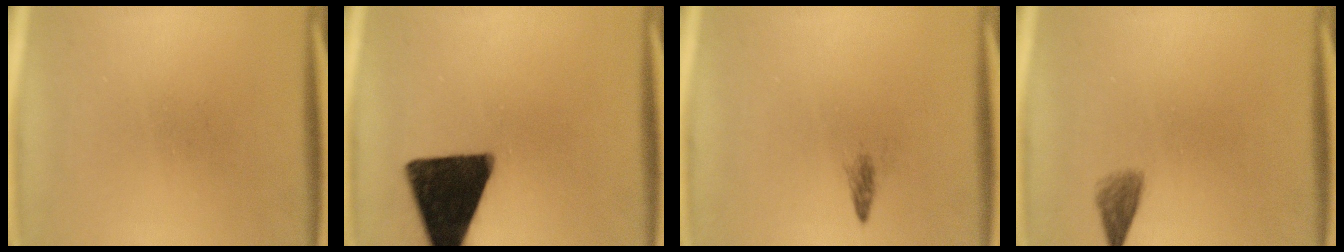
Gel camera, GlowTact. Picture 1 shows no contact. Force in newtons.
{"total": 17.2}
{"total": 1.0}
{"total": 2.0}